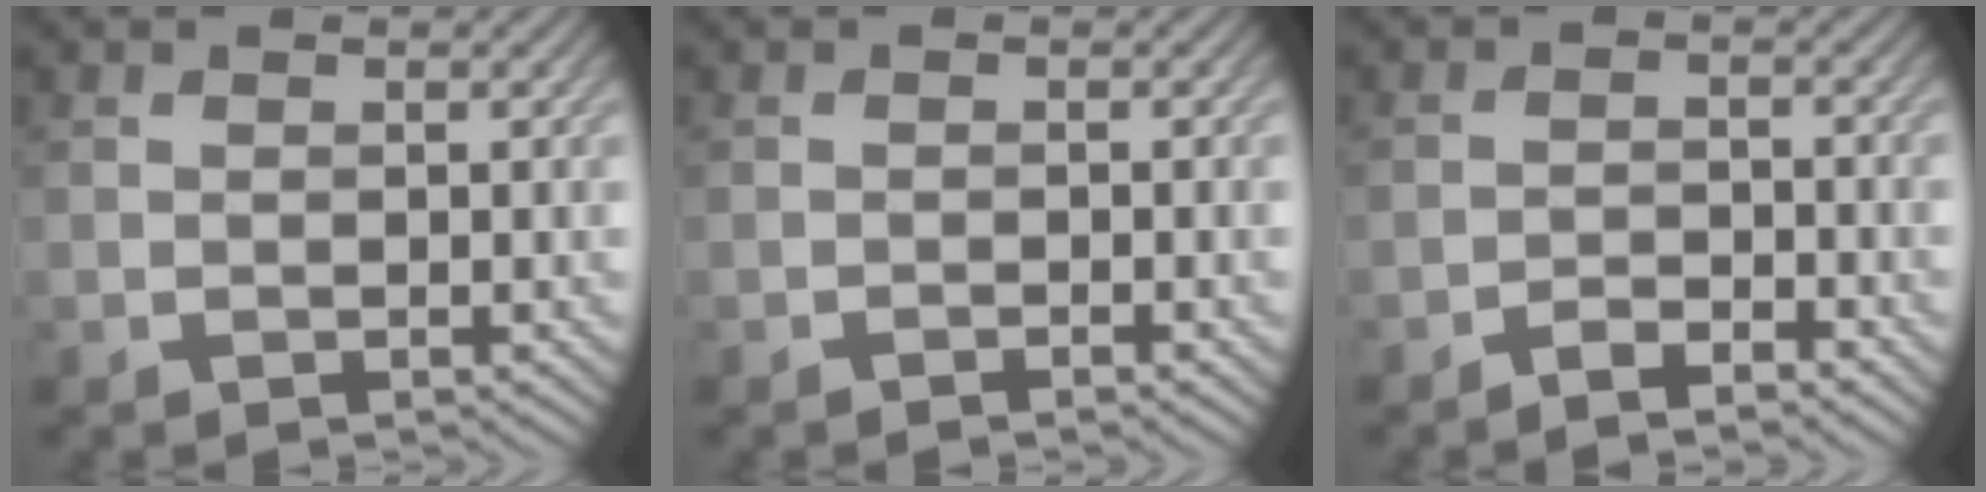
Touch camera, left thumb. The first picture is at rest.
{"total": 0.7, "force": [-0.6, 0.0, 0.4], "torque": [-0.006, 0.001, -0.012]}
{"total": 2.6, "force": [-2.3, 0.4, 1.3], "torque": [-0.023, 0.003, -0.044]}